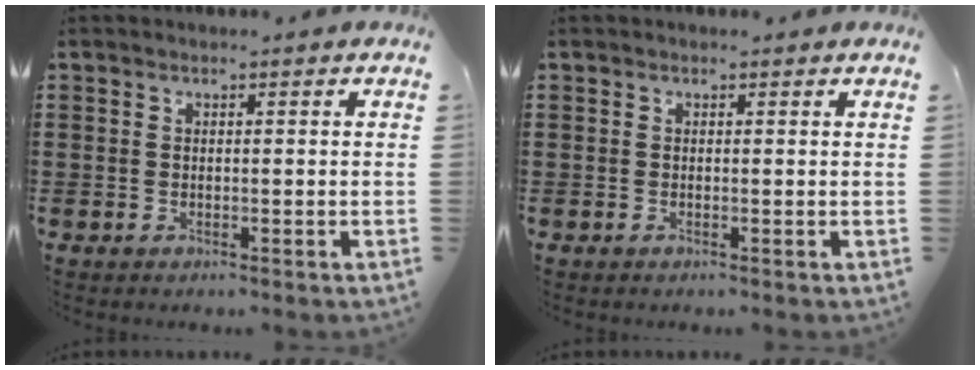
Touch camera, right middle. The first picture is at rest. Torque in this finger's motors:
{"motor_torque": [0.45, -0.43, 0.17, 0.04]}